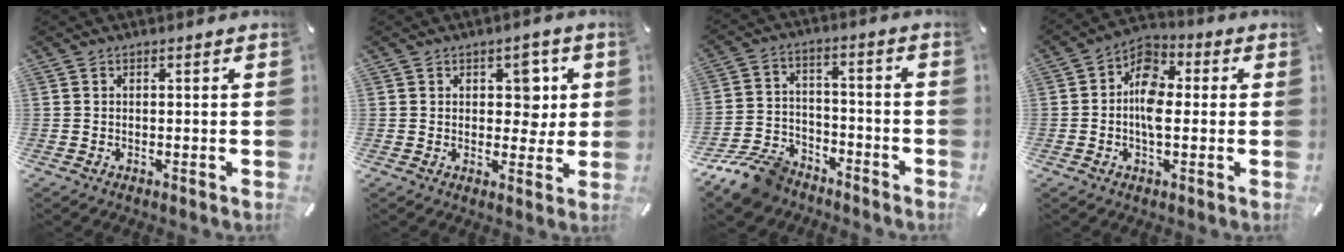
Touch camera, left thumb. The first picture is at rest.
{"total": 6.7, "force": [1.8, 4.9, 4.2], "torque": [-0.038, -0.008, 0.021]}
{"total": 12.2, "force": [-9.5, 6.3, 4.5], "torque": [-0.084, 0.061, -0.176]}
{"total": 8.4, "force": [-0.9, 5.2, 6.5], "torque": [-0.120, 0.007, -0.020]}